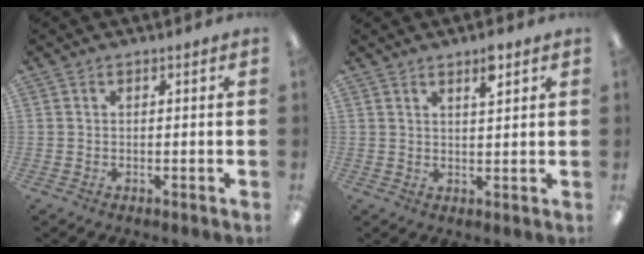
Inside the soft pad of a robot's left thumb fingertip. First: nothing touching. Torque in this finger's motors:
{"motor_torque": [-0.03, 0.11, -0.04, -0.12, 0.01]}